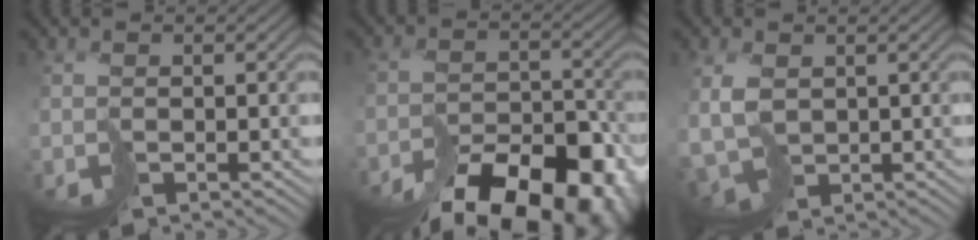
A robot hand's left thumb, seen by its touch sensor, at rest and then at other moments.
{"total": 15.0, "force": [-12.0, 6.0, 6.6], "torque": [-0.105, -0.031, -0.143]}
{"total": 5.0, "force": [0.3, 3.3, 3.7], "torque": [-0.104, -0.009, 0.009]}